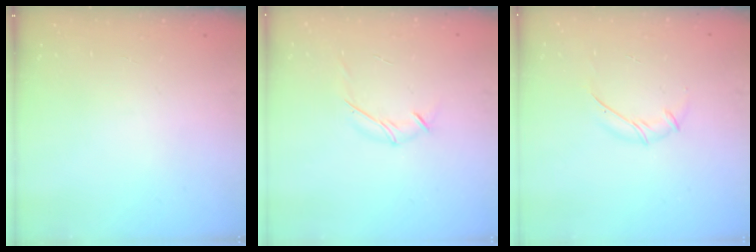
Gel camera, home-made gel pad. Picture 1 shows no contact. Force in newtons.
{"total": 5.9, "press": 5.8, "slide": 1.4}
{"total": 5.5, "press": 5.4, "slide": 1.2}